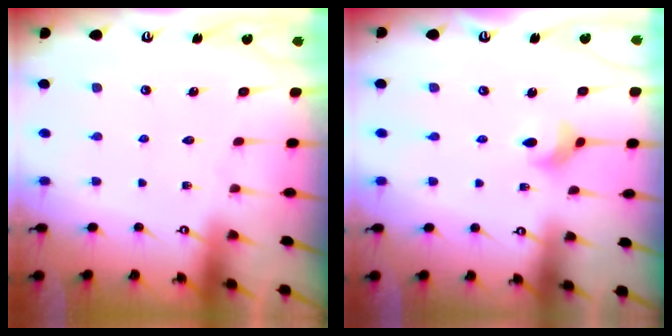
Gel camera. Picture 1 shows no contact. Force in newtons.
{"total": 4.6, "press": 4.5, "slide": 0.9}